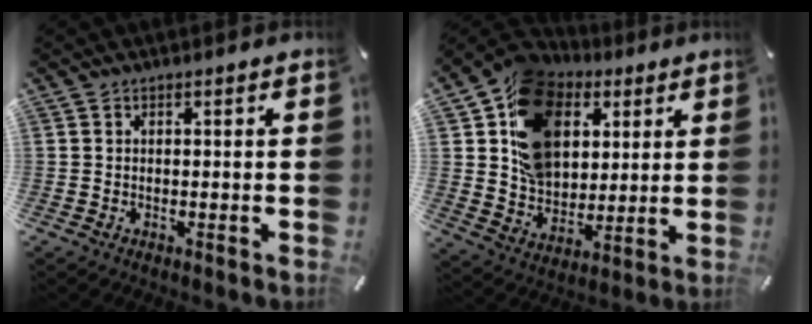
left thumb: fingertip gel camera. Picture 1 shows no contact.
{"total": 17.7, "force": [6.3, 13.7, 9.4], "torque": [-0.174, -0.011, 0.122]}